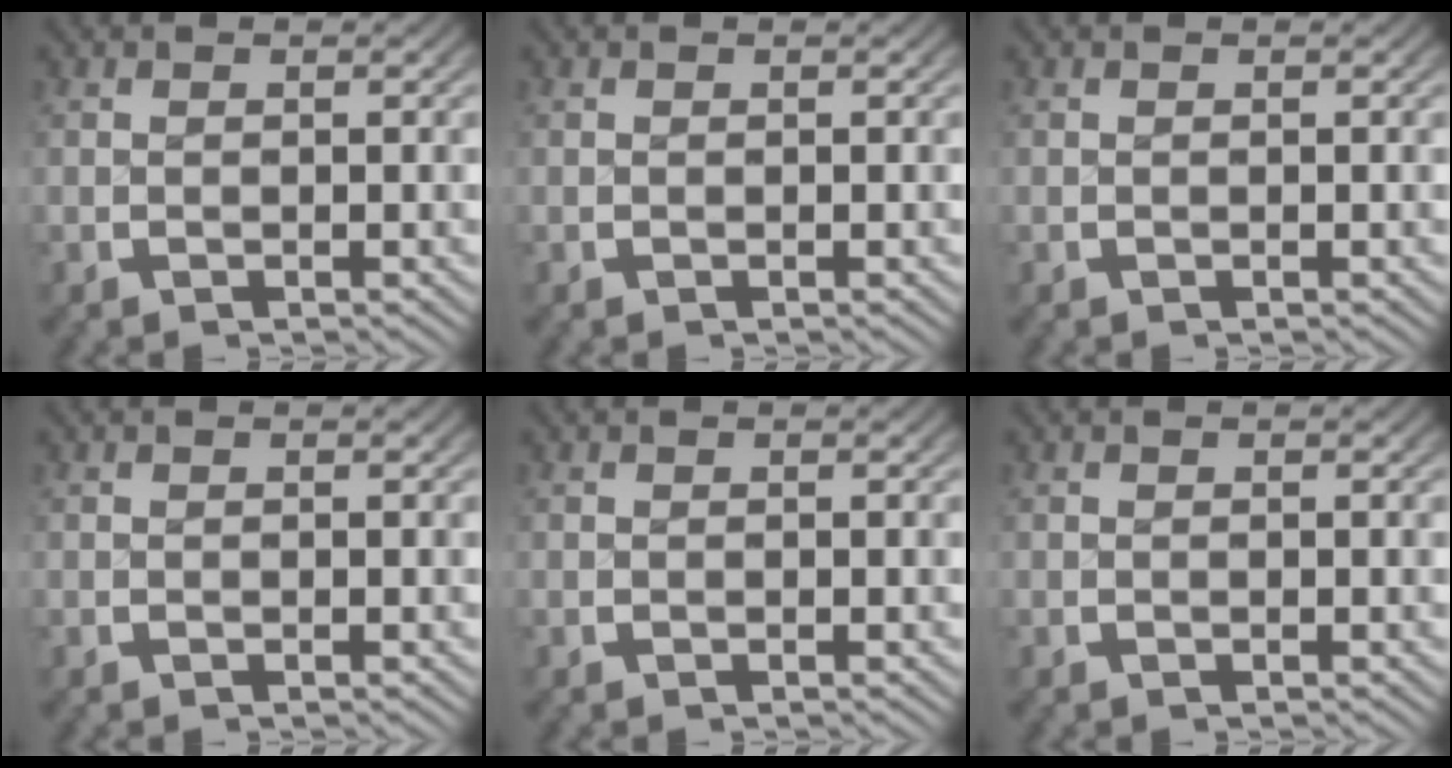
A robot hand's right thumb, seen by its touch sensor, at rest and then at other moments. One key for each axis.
{"total": 0.0}
{"total": 0.0}
{"total": 0.0}
{"total": 0.0}
{"total": 0.0}